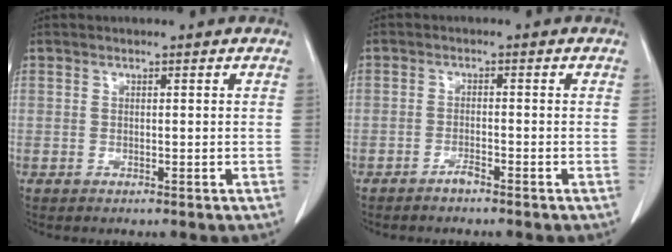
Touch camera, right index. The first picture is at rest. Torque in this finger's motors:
{"motor_torque": [-0.18, 0.07, -0.10, 0.00]}